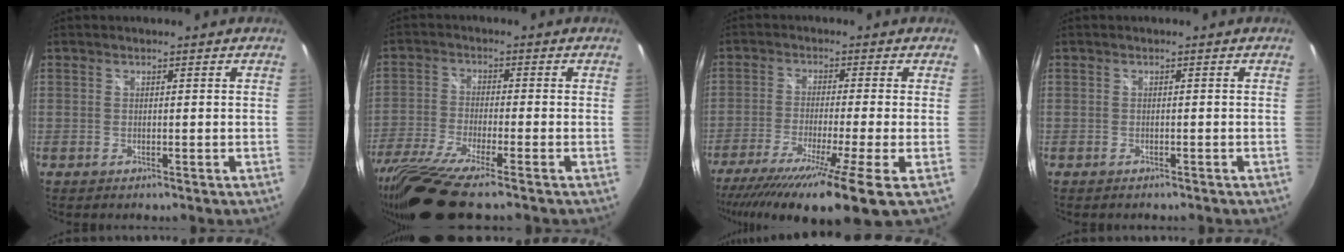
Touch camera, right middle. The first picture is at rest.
{"total": 13.2, "force": [-10.5, 0.2, 7.9], "torque": [-0.182, -0.046, -0.199]}
{"total": 15.7, "force": [-10.4, -0.7, 11.8], "torque": [-0.229, -0.065, -0.175]}
{"total": 1.3, "force": [-1.2, 0.3, 0.4], "torque": [-0.010, -0.008, -0.018]}